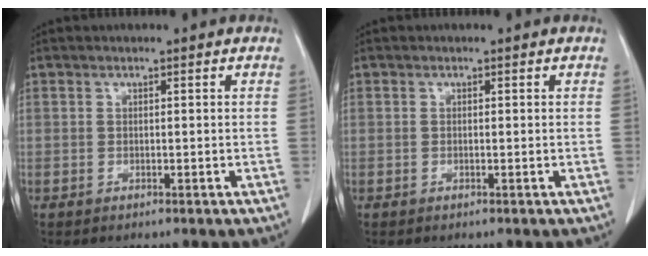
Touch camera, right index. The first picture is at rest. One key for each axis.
{"total": 0.0}